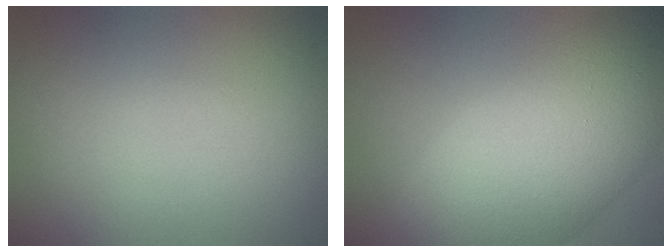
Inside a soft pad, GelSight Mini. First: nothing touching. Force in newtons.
{"total": 11.2, "press": 11.2, "slide": 0.3}